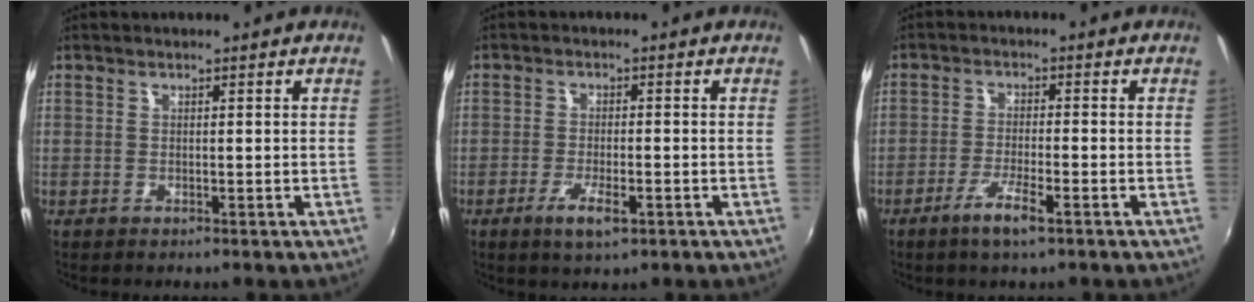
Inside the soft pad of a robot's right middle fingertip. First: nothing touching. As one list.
[{"total": 5.1, "force": [-2.6, 1.4, 4.1], "torque": [-0.091, -0.009, -0.046]}, {"total": 5.2, "force": [-3.3, 0.6, 4.0], "torque": [-0.089, -0.007, -0.061]}]